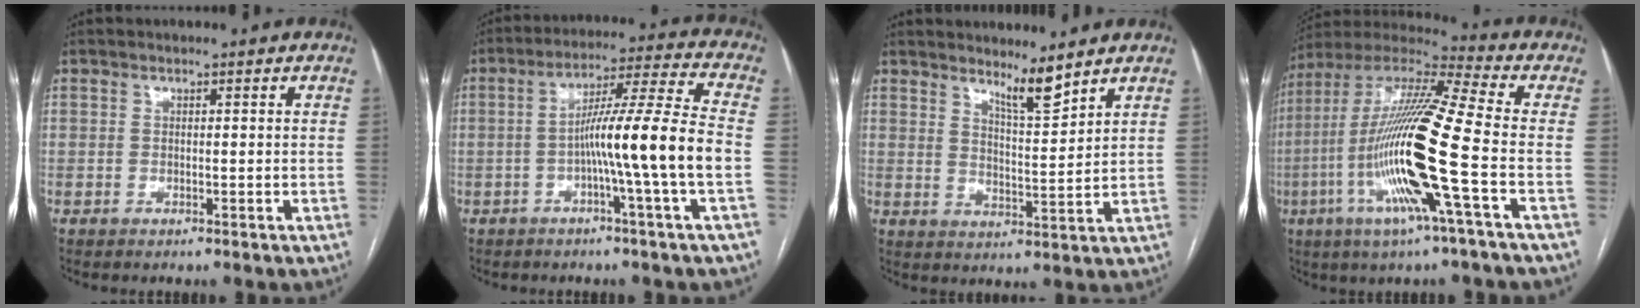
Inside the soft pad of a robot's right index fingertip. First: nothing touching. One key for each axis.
{"total": 12.5, "fx": -2.8, "fy": -2.0, "fz": 12.0, "tx": -0.198, "ty": 0.011, "tz": -0.053}
{"total": 4.8, "fx": 4.2, "fy": -0.3, "fz": 2.4, "tx": -0.044, "ty": -0.022, "tz": 0.076}
{"total": 20.3, "fx": -5.1, "fy": 0.1, "fz": 19.6, "tx": -0.403, "ty": -0.016, "tz": -0.110}